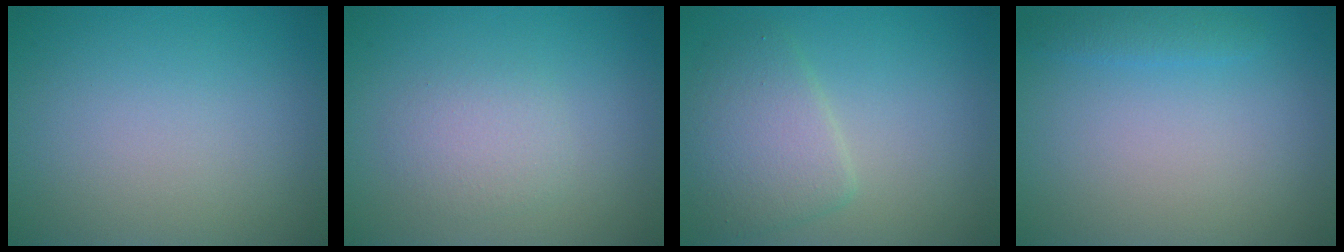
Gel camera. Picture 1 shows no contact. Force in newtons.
{"total": 2.0, "press": 2.0, "slide": 0.0}
{"total": 4.1, "press": 4.1, "slide": 0.1}
{"total": 1.2, "press": 1.2, "slide": 0.1}